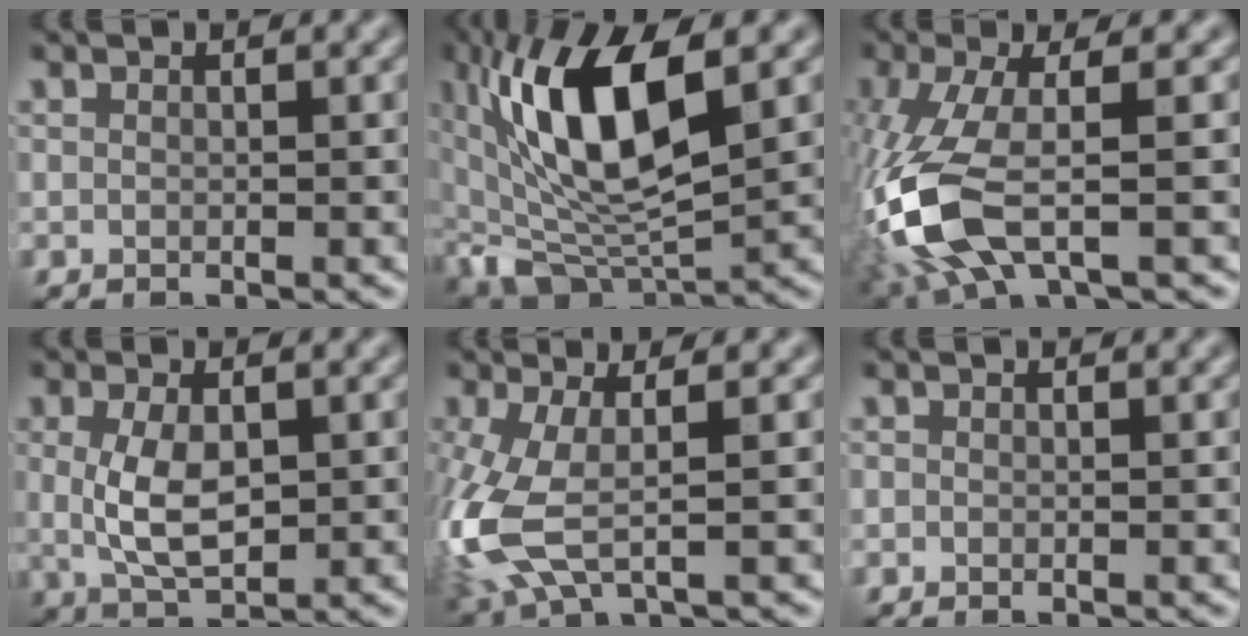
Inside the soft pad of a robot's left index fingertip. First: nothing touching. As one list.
[{"total": 12.2, "force": [3.5, 5.0, 10.5], "torque": [-0.192, -0.003, 0.063]}, {"total": 9.4, "force": [-2.1, 3.2, 8.6], "torque": [-0.220, -0.008, -0.046]}, {"total": 4.5, "force": [0.3, 2.1, 4.0], "torque": [-0.091, 0.000, 0.011]}, {"total": 7.3, "force": [-1.2, 2.8, 6.6], "torque": [-0.187, -0.013, -0.027]}, {"total": 0.0}]